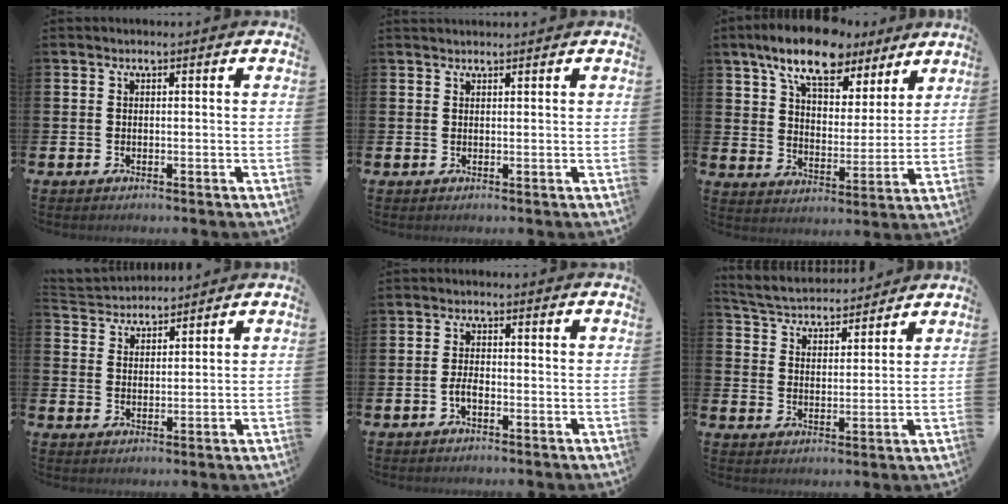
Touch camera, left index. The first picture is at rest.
{"total": 1.0, "force": [1.0, 0.1, 0.1], "torque": [0.009, -0.004, 0.015]}
{"total": 10.4, "force": [8.4, 4.1, 4.6], "torque": [-0.104, -0.032, 0.150]}
{"total": 3.7, "force": [3.5, 0.8, -0.6], "torque": [-0.008, -0.018, 0.064]}
{"total": 1.9, "force": [-0.9, 0.8, 1.5], "torque": [-0.026, 0.001, -0.018]}
{"total": 4.5, "force": [4.4, 1.0, 0.1], "torque": [-0.026, -0.034, 0.075]}